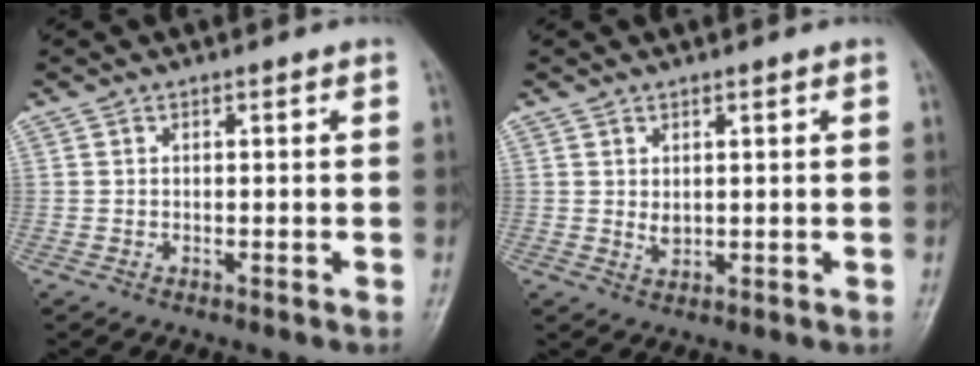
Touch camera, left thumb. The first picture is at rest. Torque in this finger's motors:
{"motor_torque": [0.09, 0.07, 0.32, -0.14, 0.00]}